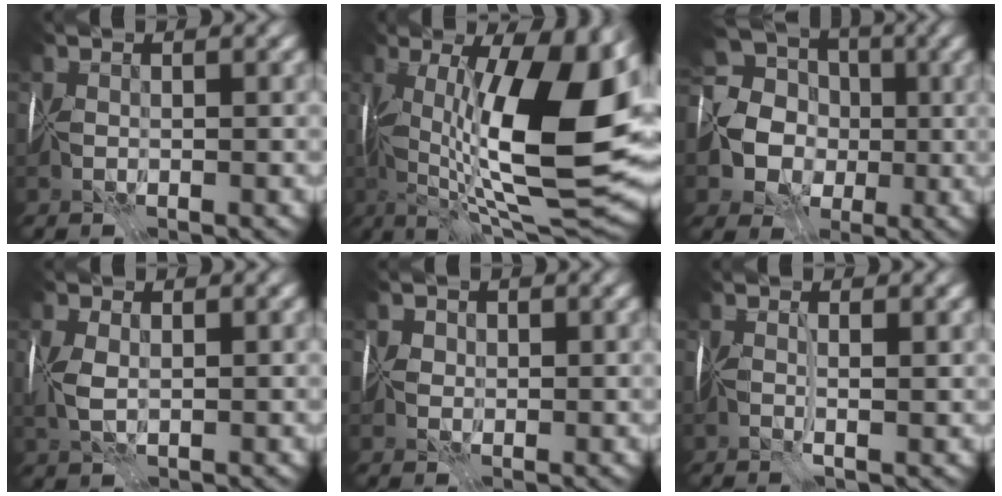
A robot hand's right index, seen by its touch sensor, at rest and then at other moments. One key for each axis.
{"total": 14.7, "fx": 1.4, "fy": 3.3, "fz": 14.2, "tx": -0.196, "ty": 0.006, "tz": 0.024}
{"total": 12.2, "fx": -0.9, "fy": 10.8, "fz": 5.6, "tx": -0.145, "ty": 0.012, "tz": -0.044}
{"total": 1.9, "fx": 0.4, "fy": 0.8, "fz": 1.7, "tx": -0.047, "ty": 0.002, "tz": 0.009}
{"total": 1.6, "fx": 0.8, "fy": 1.4, "fz": 0.1, "tx": 0.013, "ty": 0.015, "tz": 0.006}
{"total": 0.9, "fx": 0.3, "fy": -0.8, "fz": 0.4, "tx": -0.001, "ty": -0.003, "tz": 0.008}